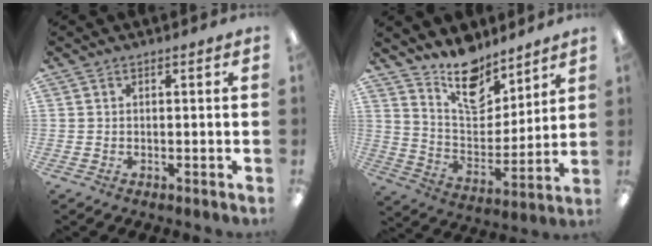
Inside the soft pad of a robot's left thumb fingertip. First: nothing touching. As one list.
[{"total": 15.3, "force": [11.9, 7.2, 6.4], "torque": [-0.102, -0.079, 0.215]}]